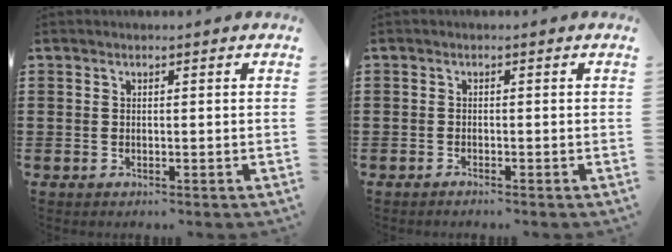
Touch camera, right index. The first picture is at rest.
{"total": 0.8, "force": [-0.8, 0.0, 0.1], "torque": [-0.004, -0.002, -0.016]}